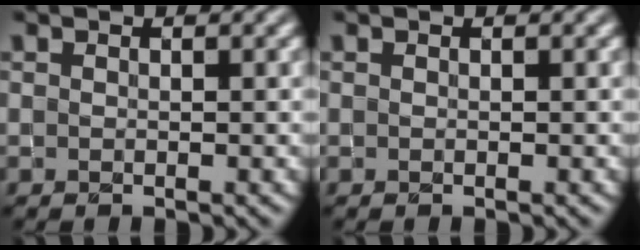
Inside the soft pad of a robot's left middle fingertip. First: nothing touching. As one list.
[{"total": 0.0}]